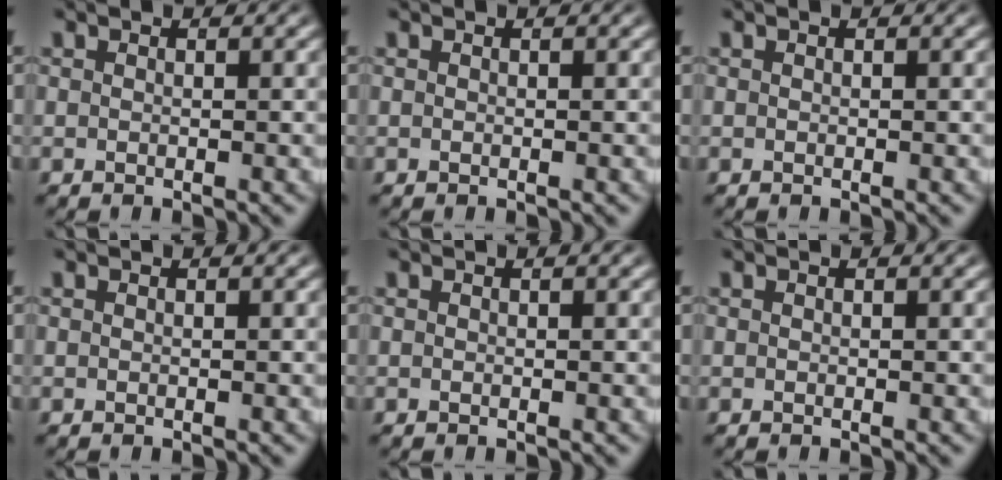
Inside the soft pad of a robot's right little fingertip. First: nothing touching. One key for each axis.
{"total": 0.0}
{"total": 0.0}
{"total": 0.0}
{"total": 0.0}
{"total": 0.0}